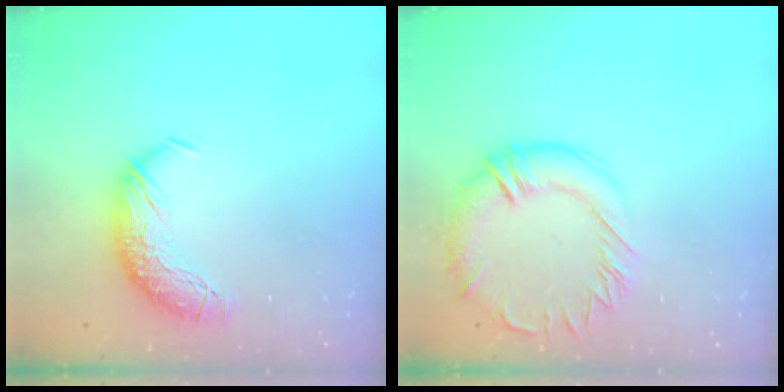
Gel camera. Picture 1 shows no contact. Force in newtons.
{"total": 4.0, "press": 3.7, "slide": 1.5}